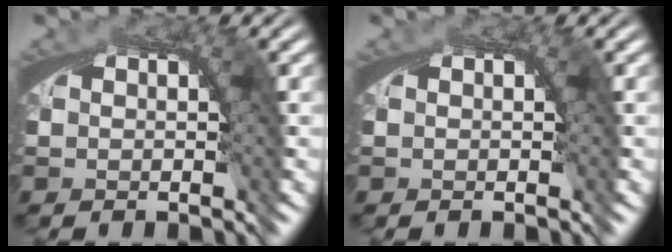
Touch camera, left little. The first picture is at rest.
{"total": 0.0}